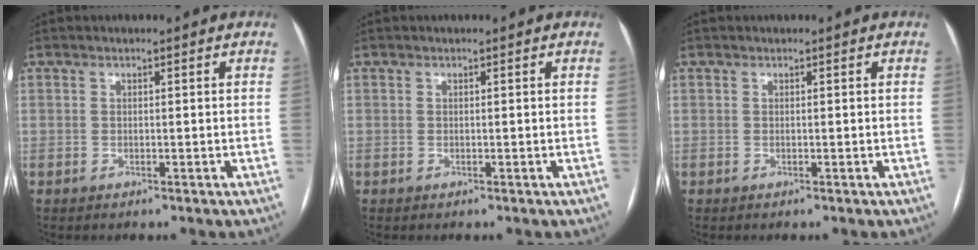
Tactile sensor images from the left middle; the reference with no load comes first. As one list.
[{"total": 0.0}, {"total": 0.0}]